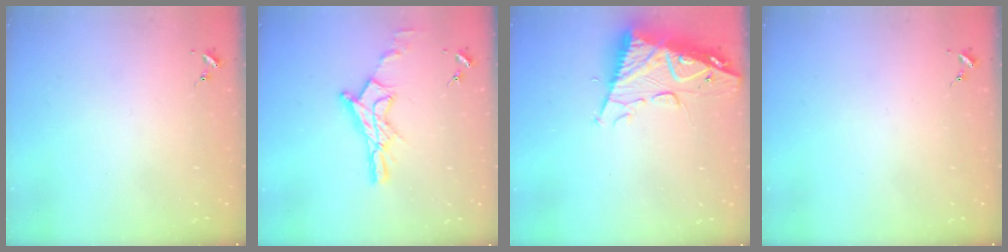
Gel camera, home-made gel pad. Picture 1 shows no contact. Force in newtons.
{"total": 13.3, "press": 13.3, "slide": 1.0}
{"total": 13.5, "press": 13.5, "slide": 1.3}
{"total": 0.0}